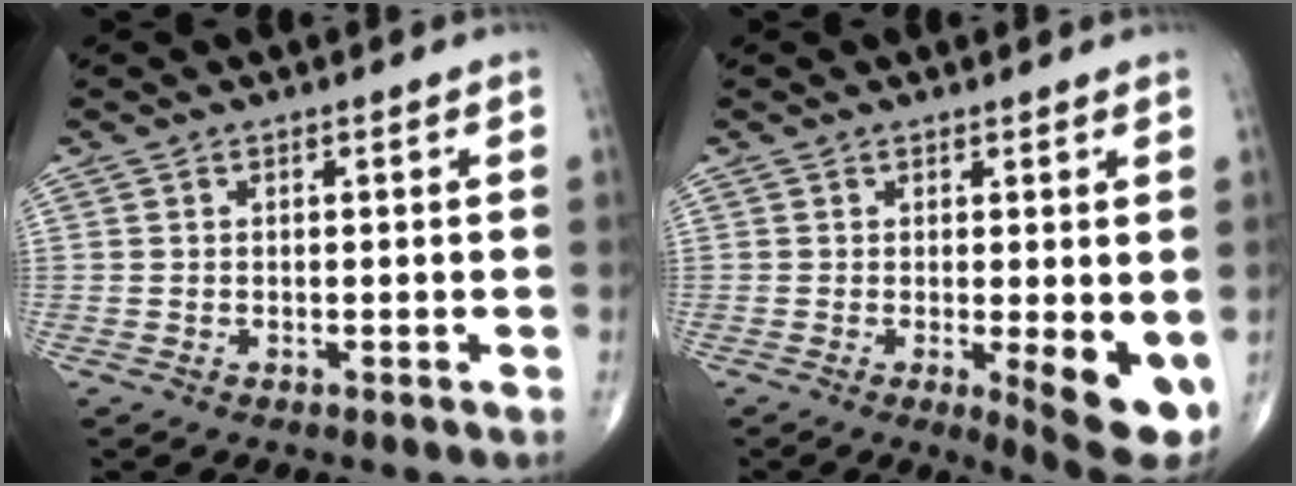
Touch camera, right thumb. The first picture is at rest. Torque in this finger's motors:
{"motor_torque": [1.54, 1.65, 0.88, -0.09, 0.22]}